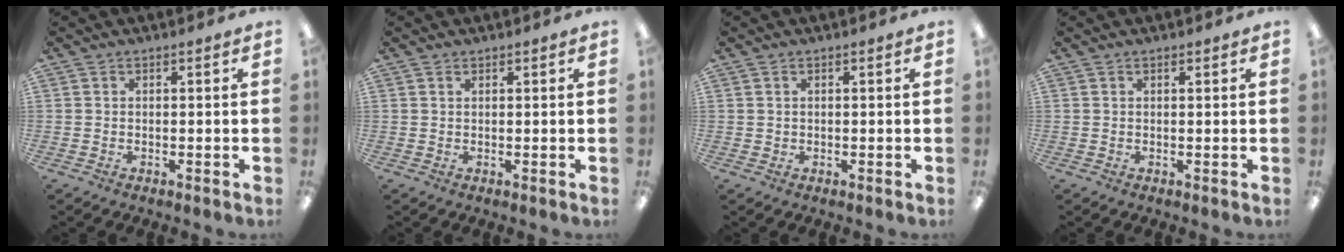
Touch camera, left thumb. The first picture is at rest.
{"total": 0.7, "force": [0.5, 0.4, 0.3], "torque": [-0.007, 0.002, 0.009]}
{"total": 0.6, "force": [0.3, 0.5, 0.1], "torque": [-0.002, 0.004, 0.004]}
{"total": 0.5, "force": [0.5, 0.2, 0.2], "torque": [-0.005, 0.000, 0.008]}